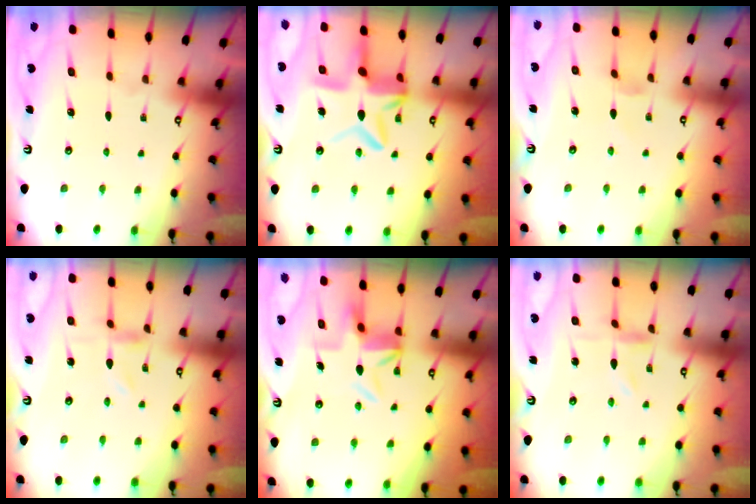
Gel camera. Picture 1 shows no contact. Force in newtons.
{"total": 11.9, "press": 11.8, "slide": 1.2}
{"total": 0.0}
{"total": 0.0}
{"total": 4.7, "press": 4.4, "slide": 1.7}
{"total": 0.0}